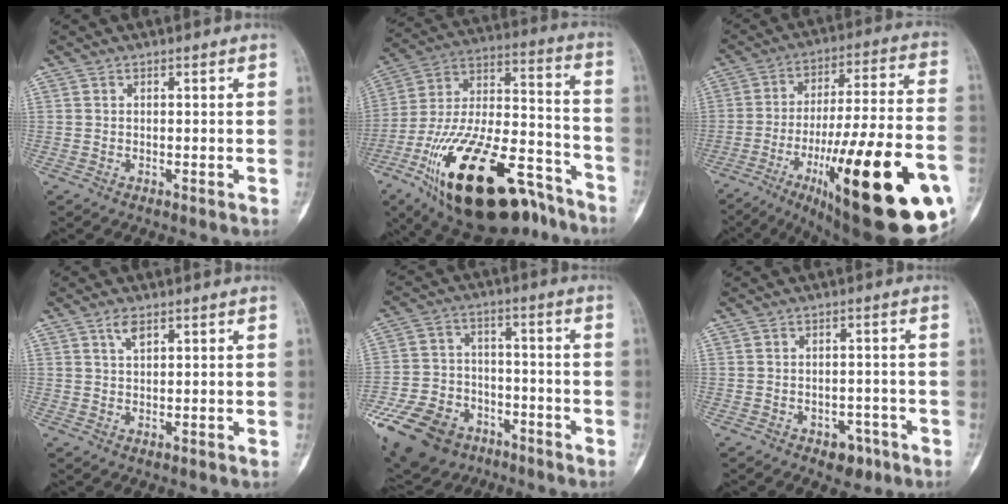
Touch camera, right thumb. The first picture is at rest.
{"total": 31.8, "force": [-18.4, 13.5, 22.2], "torque": [-0.393, 0.065, -0.304]}
{"total": 33.3, "force": [-12.9, 8.0, 29.7], "torque": [-0.394, 0.035, -0.187]}
{"total": 2.6, "force": [1.5, 1.1, 1.9], "torque": [-0.033, -0.004, 0.029]}
{"total": 18.9, "force": [-10.7, 13.0, 8.6], "torque": [-0.178, 0.049, -0.176]}
{"total": 4.3, "force": [-2.4, 2.9, 2.1], "torque": [-0.007, 0.019, -0.027]}